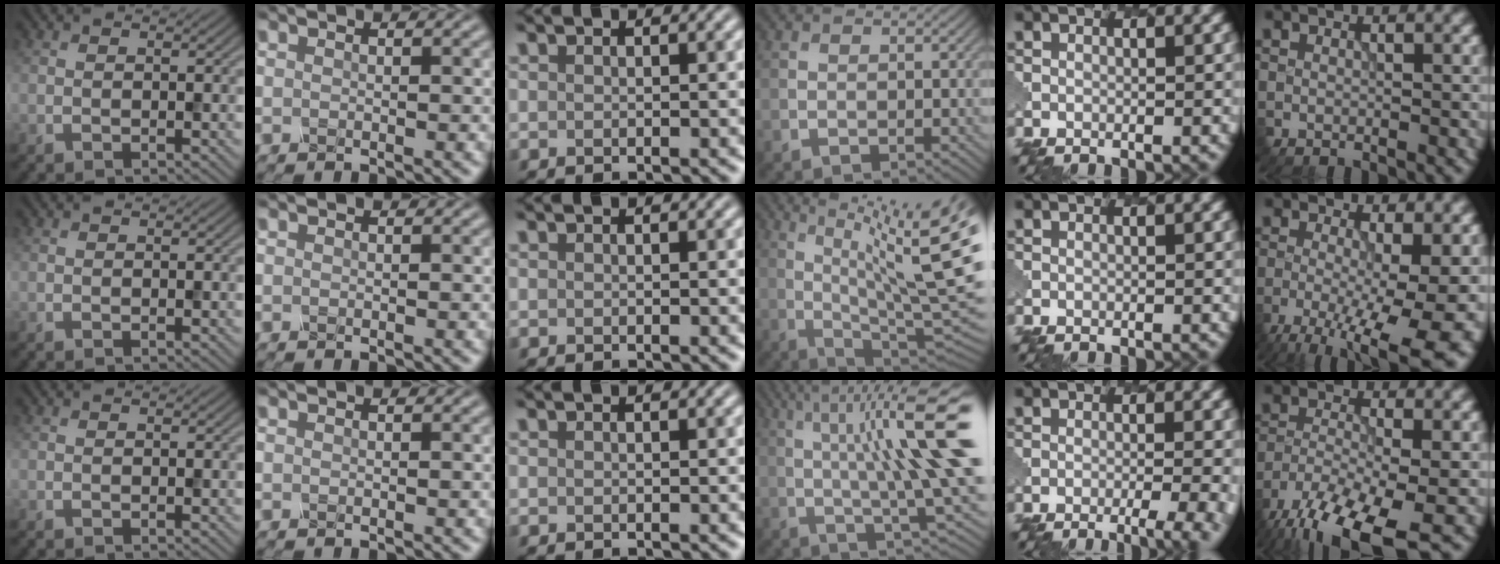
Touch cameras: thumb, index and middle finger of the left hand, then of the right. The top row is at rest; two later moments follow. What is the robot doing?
{"motion": "pour", "object": "mug"}